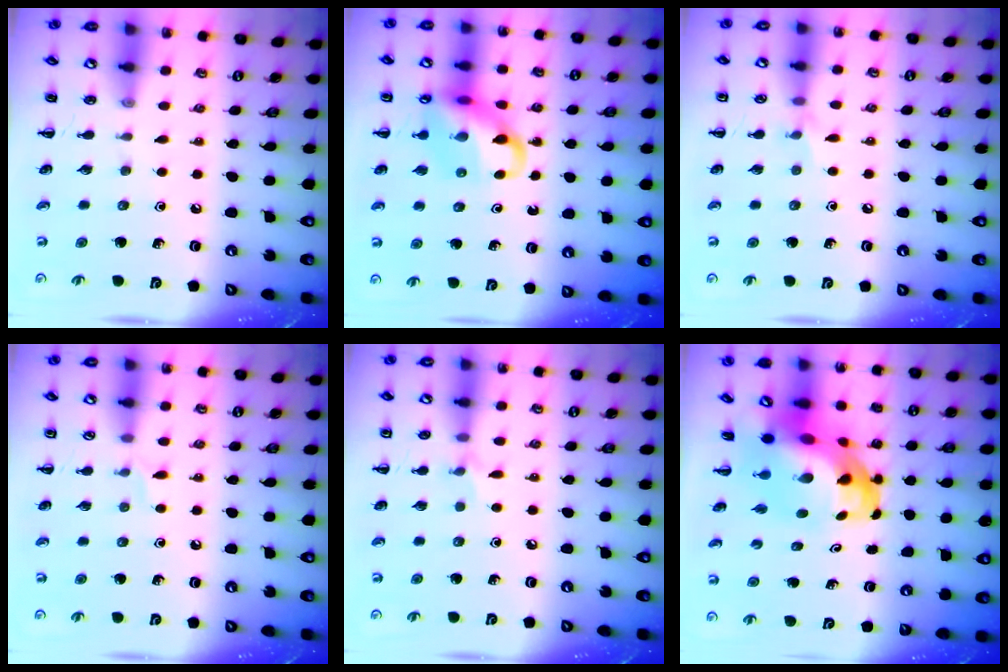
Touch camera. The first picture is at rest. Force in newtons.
{"total": 13.1, "press": 12.9, "slide": 2.3}
{"total": 5.3, "press": 5.0, "slide": 1.8}
{"total": 4.2, "press": 3.9, "slide": 1.5}
{"total": 5.2, "press": 4.9, "slide": 1.7}
{"total": 8.0, "press": 7.6, "slide": 2.4}